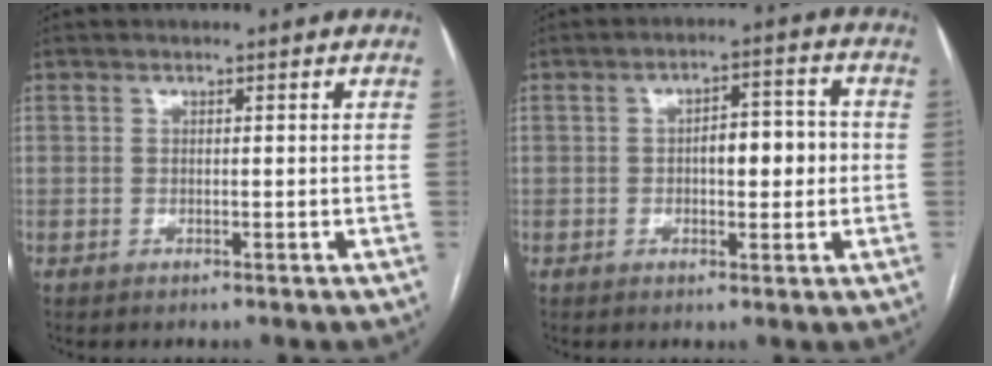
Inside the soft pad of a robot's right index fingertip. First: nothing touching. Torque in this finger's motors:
{"motor_torque": [1.11, -0.05, 0.43, 0.08]}